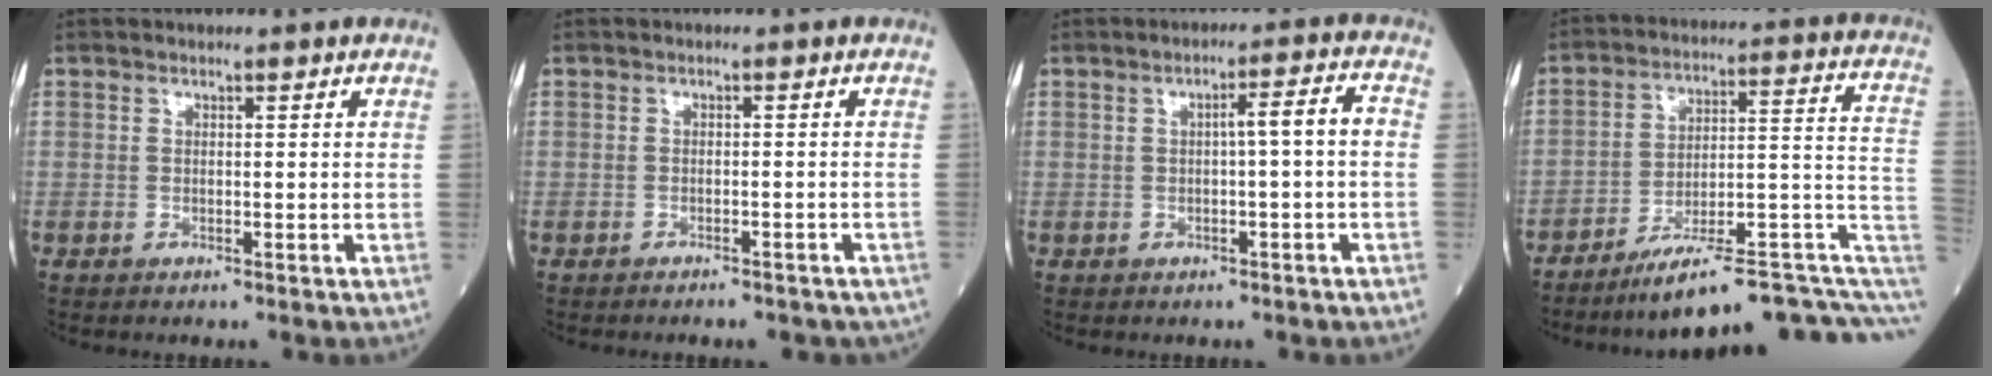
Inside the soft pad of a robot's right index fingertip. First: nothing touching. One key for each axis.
{"total": 7.5, "fx": -6.1, "fy": 2.9, "fz": 3.1, "tx": -0.050, "ty": 0.008, "tz": -0.066}
{"total": 4.8, "fx": -0.1, "fy": 0.6, "fz": 4.8, "tx": -0.082, "ty": 0.022, "tz": 0.003}
{"total": 18.6, "fx": -11.2, "fy": 4.0, "fz": 14.3, "tx": -0.130, "ty": 0.071, "tz": -0.157}